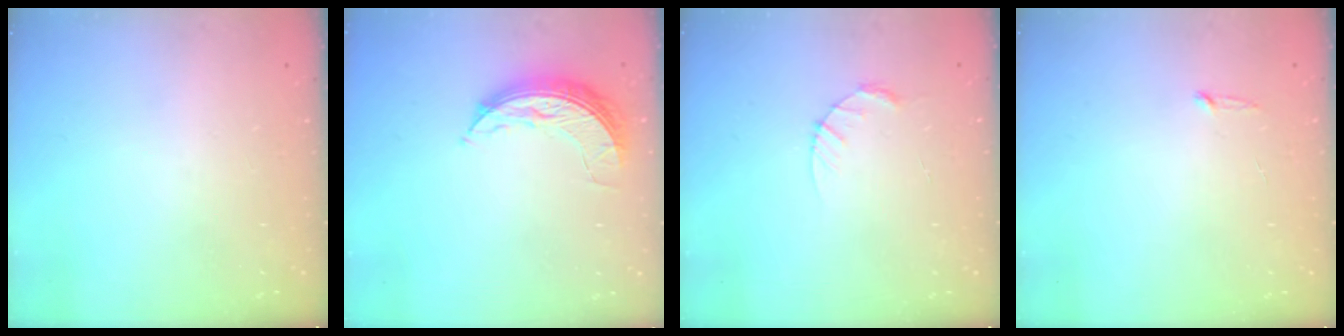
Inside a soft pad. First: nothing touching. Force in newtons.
{"total": 7.6, "press": 7.6, "slide": 0.1}
{"total": 3.7, "press": 3.6, "slide": 0.4}
{"total": 2.5, "press": 2.5, "slide": 0.2}